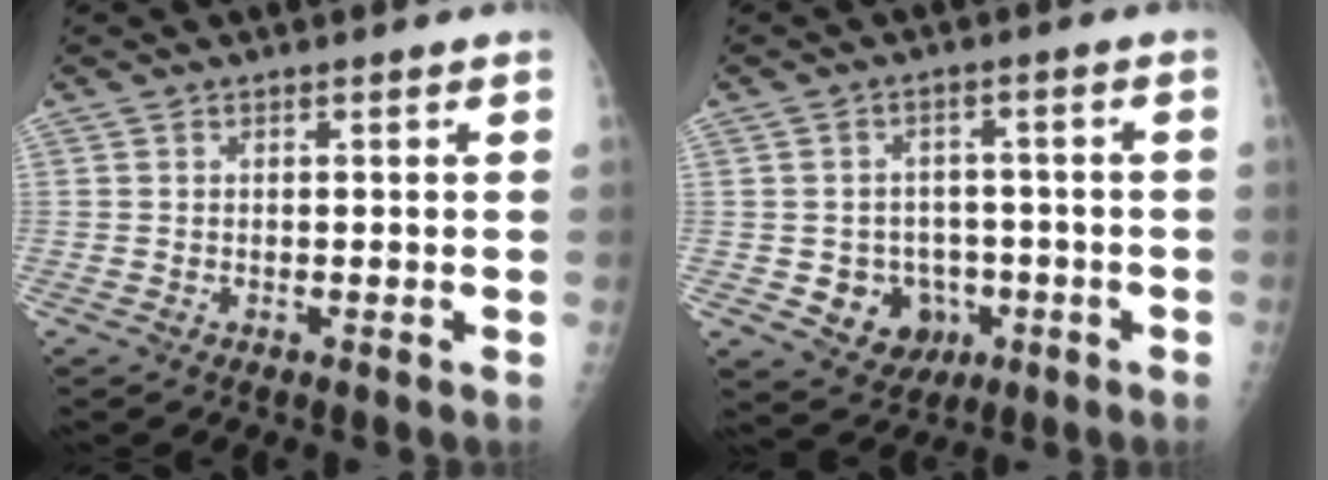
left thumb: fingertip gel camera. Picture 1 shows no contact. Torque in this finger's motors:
{"motor_torque": [-0.31, 0.47, 0.44, 0.30, 0.05]}